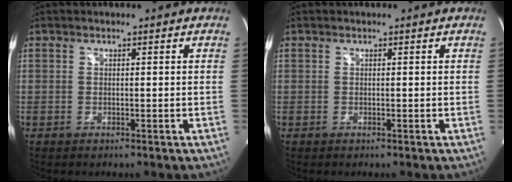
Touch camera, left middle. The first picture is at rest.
{"total": 0.0}